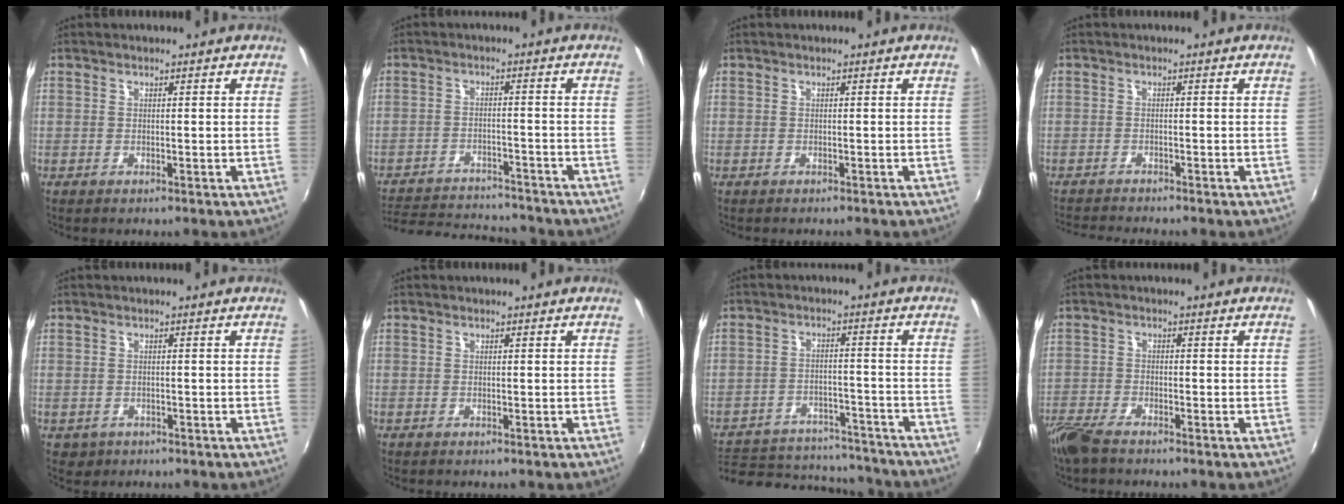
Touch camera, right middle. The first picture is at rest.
{"total": 15.6, "force": [-14.1, 3.9, 5.4], "torque": [-0.124, -0.007, -0.204]}
{"total": 0.6, "force": [-0.5, 0.1, 0.1], "torque": [-0.003, -0.003, -0.009]}
{"total": 4.2, "force": [-4.1, -0.3, 1.0], "torque": [-0.034, -0.016, -0.076]}
{"total": 2.2, "force": [-0.8, 1.9, 0.7], "torque": [-0.019, -0.003, -0.007]}
{"total": 0.0}
{"total": 19.1, "force": [-16.0, 8.0, 6.7], "torque": [-0.155, 0.018, -0.200]}
{"total": 5.9, "force": [-5.0, 1.3, 2.9], "torque": [-0.078, -0.022, -0.099]}